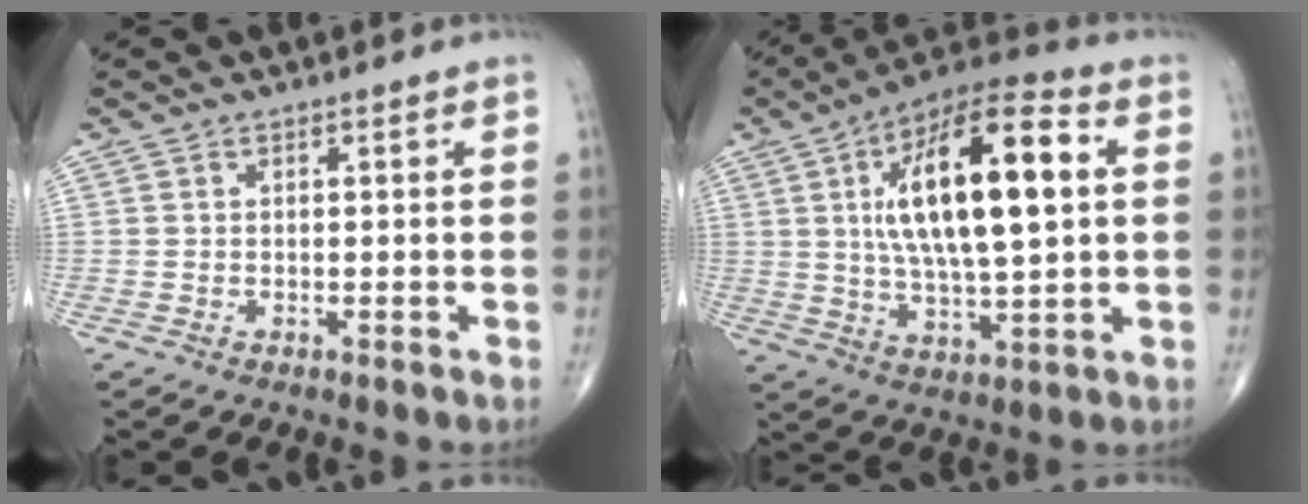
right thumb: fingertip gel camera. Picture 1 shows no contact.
{"total": 21.5, "force": [4.1, 7.7, 19.7], "torque": [-0.323, 0.010, 0.063]}